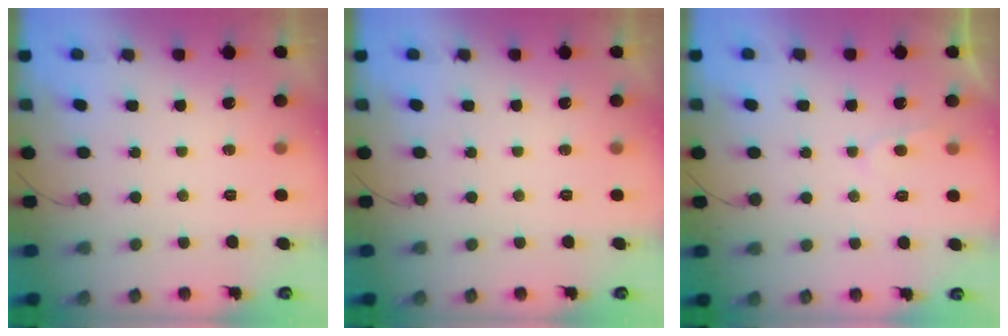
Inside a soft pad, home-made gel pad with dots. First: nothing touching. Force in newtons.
{"total": 0.0}
{"total": 2.0, "press": 2.0, "slide": 0.3}